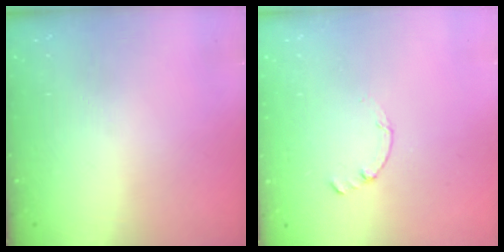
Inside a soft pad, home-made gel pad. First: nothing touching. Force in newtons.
{"total": 0.0}